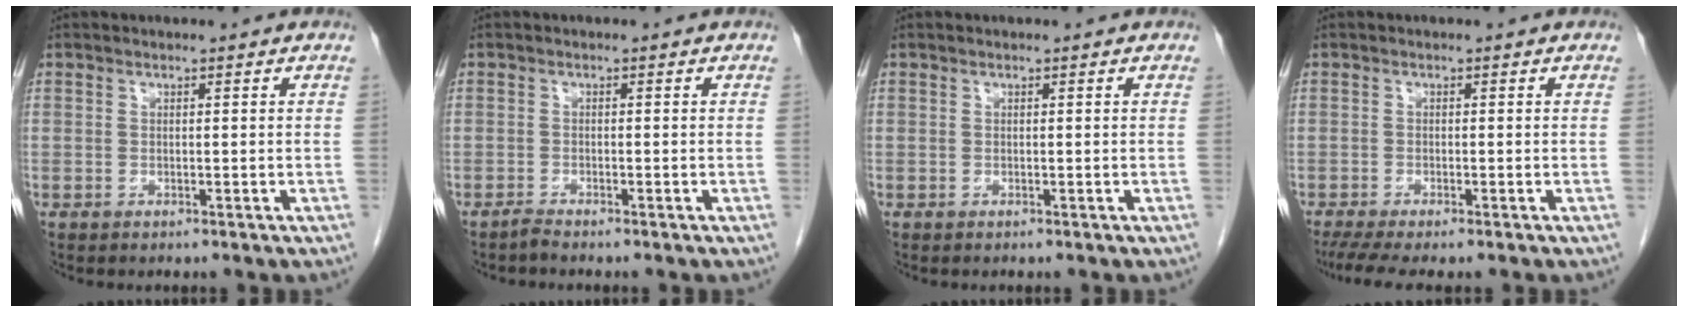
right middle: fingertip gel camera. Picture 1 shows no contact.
{"total": 0.9, "force": [-0.9, -0.2, 0.1], "torque": [-0.004, -0.002, -0.017]}
{"total": 0.0}
{"total": 5.2, "force": [-4.1, 0.4, 3.2], "torque": [-0.050, -0.013, -0.069]}